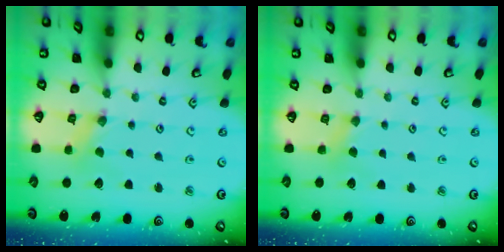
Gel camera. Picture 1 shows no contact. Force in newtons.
{"total": 3.0, "press": 2.9, "slide": 0.5}